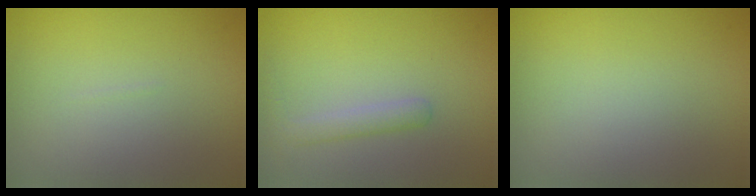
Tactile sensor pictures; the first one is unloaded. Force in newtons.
{"total": 1.6, "press": 1.6, "slide": 0.1}
{"total": 0.0}